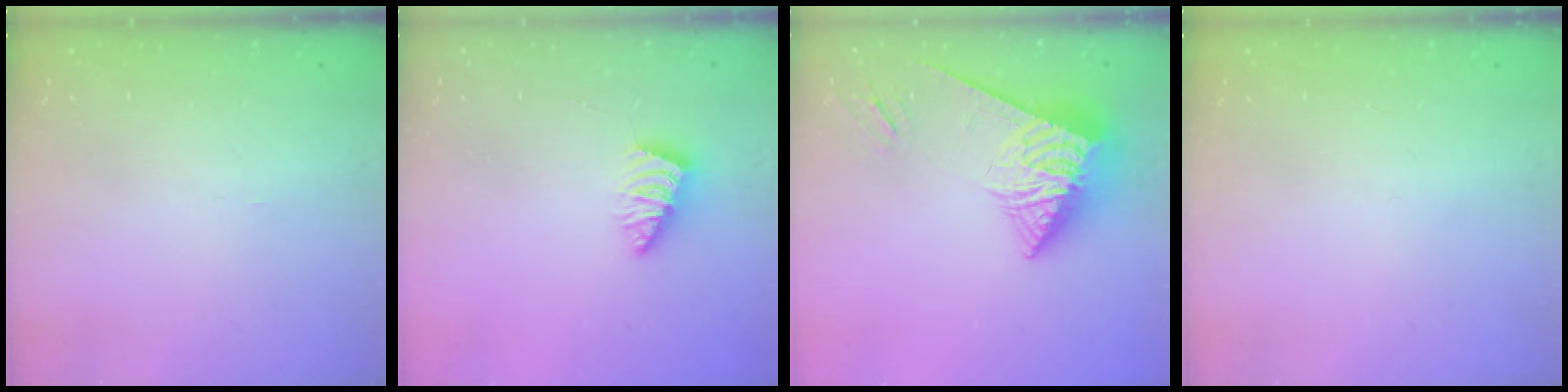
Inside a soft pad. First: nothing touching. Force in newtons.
{"total": 3.5, "press": 3.5, "slide": 0.5}
{"total": 8.6, "press": 8.5, "slide": 1.1}
{"total": 0.0}